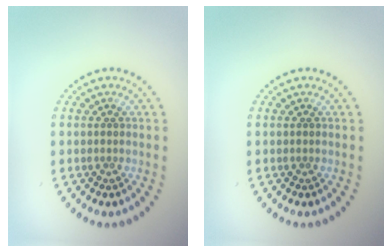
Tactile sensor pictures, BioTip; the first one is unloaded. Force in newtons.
{"total": 0.0}